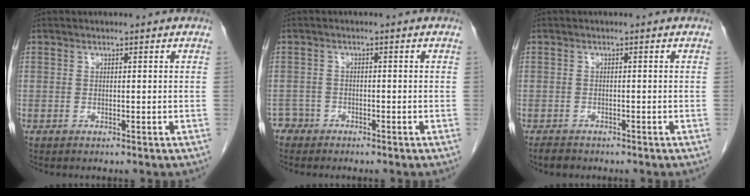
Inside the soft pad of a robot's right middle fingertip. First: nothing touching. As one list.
[{"total": 1.8, "force": [-1.4, 0.9, -0.6], "torque": [0.009, 0.006, -0.028]}, {"total": 1.8, "force": [-1.5, 0.9, 0.4], "torque": [-0.016, -0.003, -0.023]}]